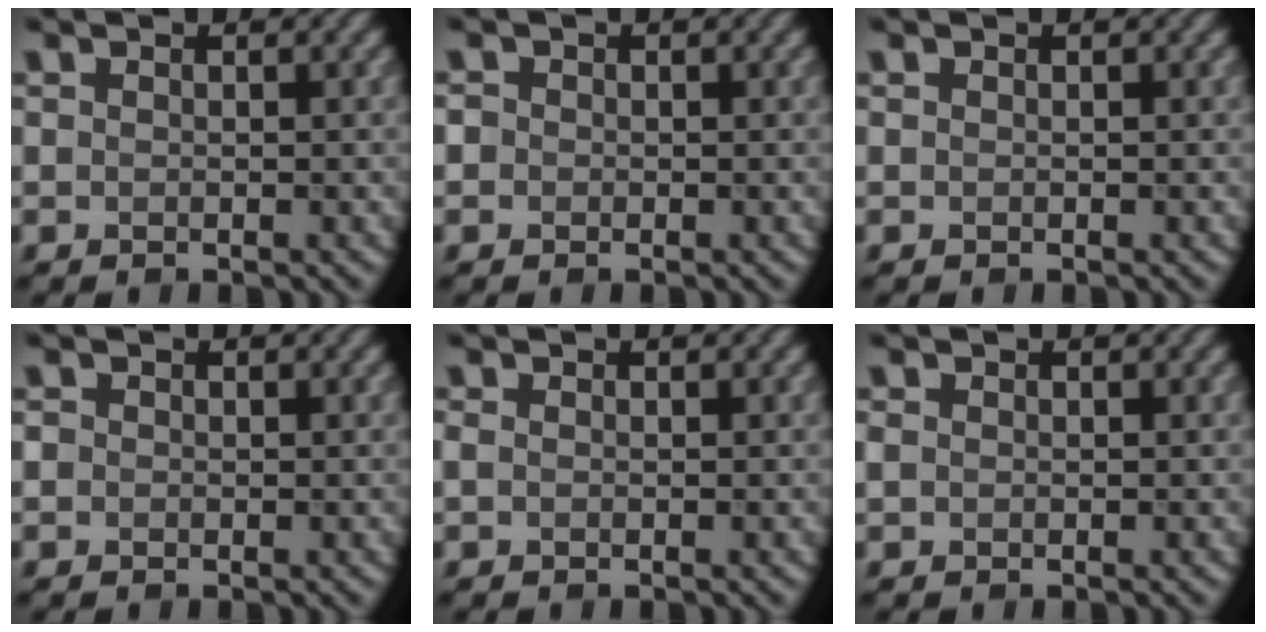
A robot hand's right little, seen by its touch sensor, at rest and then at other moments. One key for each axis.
{"total": 0.8, "fx": -0.1, "fy": 0.8, "fz": 0.2, "tx": 0.001, "ty": -0.002, "tz": -0.004}
{"total": 0.0}
{"total": 0.6, "fx": -0.1, "fy": 0.6, "fz": 0.1, "tx": 0.001, "ty": -0.003, "tz": -0.002}
{"total": 0.7, "fx": -0.2, "fy": 0.5, "fz": 0.4, "tx": -0.012, "ty": -0.001, "tz": -0.006}
{"total": 0.8, "fx": 0.0, "fy": 0.7, "fz": 0.3, "tx": -0.005, "ty": 0.000, "tz": -0.003}